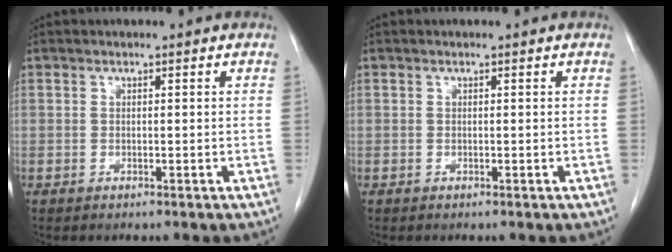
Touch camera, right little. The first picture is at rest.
{"total": 0.0}